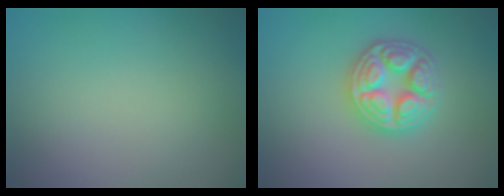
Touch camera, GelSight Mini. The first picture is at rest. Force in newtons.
{"total": 4.9, "press": 4.8, "slide": 0.7}